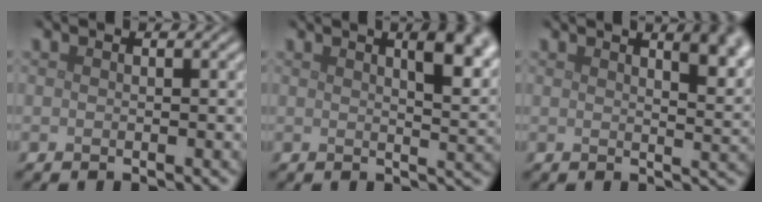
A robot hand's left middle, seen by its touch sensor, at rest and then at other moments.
{"total": 5.6, "force": [2.7, 2.0, 4.6], "torque": [-0.039, 0.011, 0.030]}
{"total": 5.4, "force": [2.9, 2.1, 4.0], "torque": [-0.020, 0.013, 0.032]}